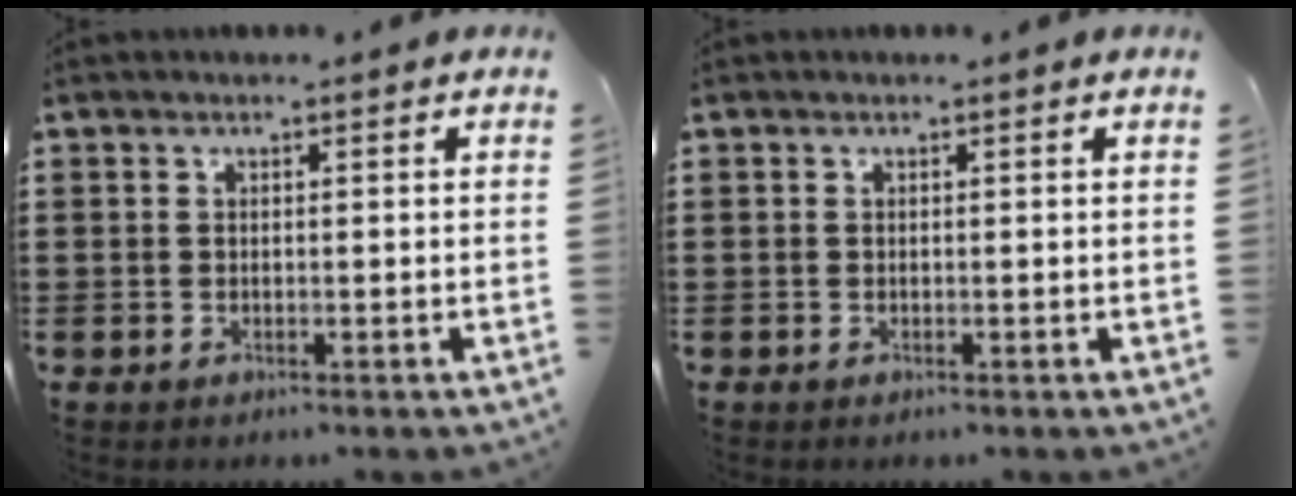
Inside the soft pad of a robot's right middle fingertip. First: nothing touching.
{"total": 0.0}